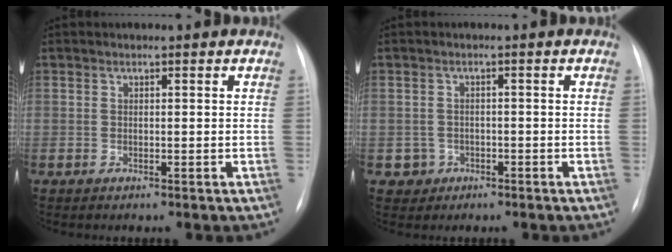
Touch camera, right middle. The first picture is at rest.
{"total": 2.6, "force": [-1.1, 2.3, -0.2], "torque": [0.009, 0.012, -0.015]}